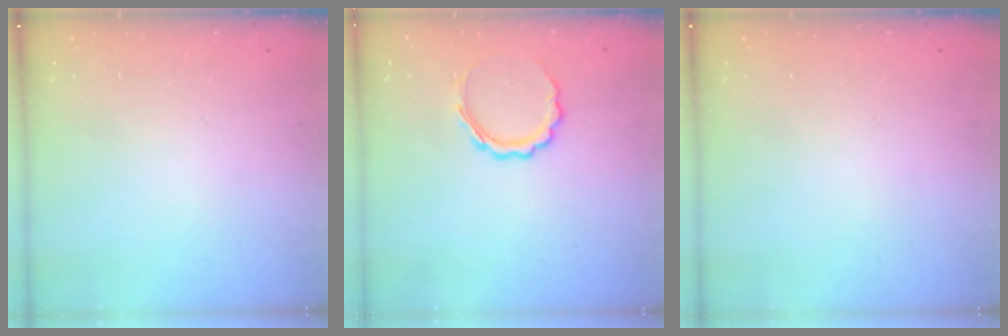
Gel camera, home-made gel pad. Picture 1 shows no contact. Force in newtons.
{"total": 7.6, "press": 7.4, "slide": 1.6}
{"total": 0.0}